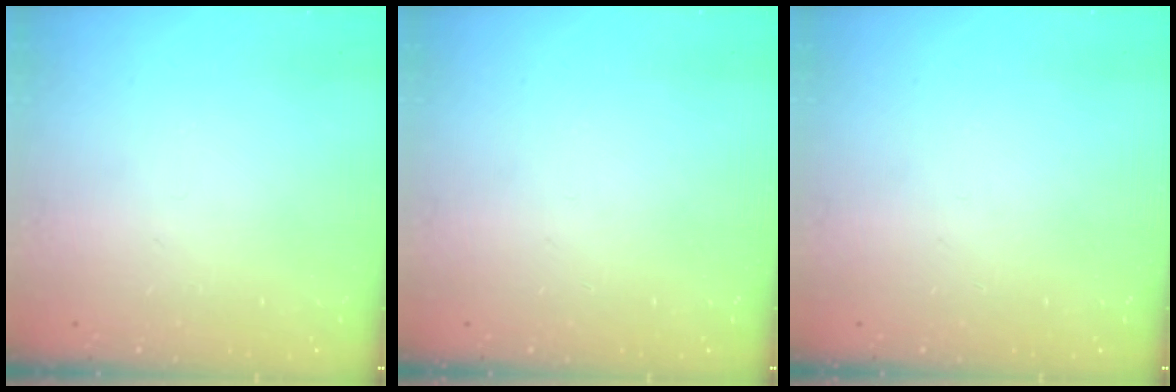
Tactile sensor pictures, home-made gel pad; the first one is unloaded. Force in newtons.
{"total": 0.0}
{"total": 0.0}